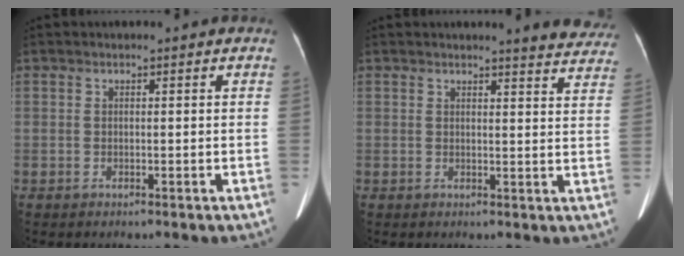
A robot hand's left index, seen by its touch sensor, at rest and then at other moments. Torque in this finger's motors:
{"motor_torque": [0.17, -0.32, 0.01, 0.03]}